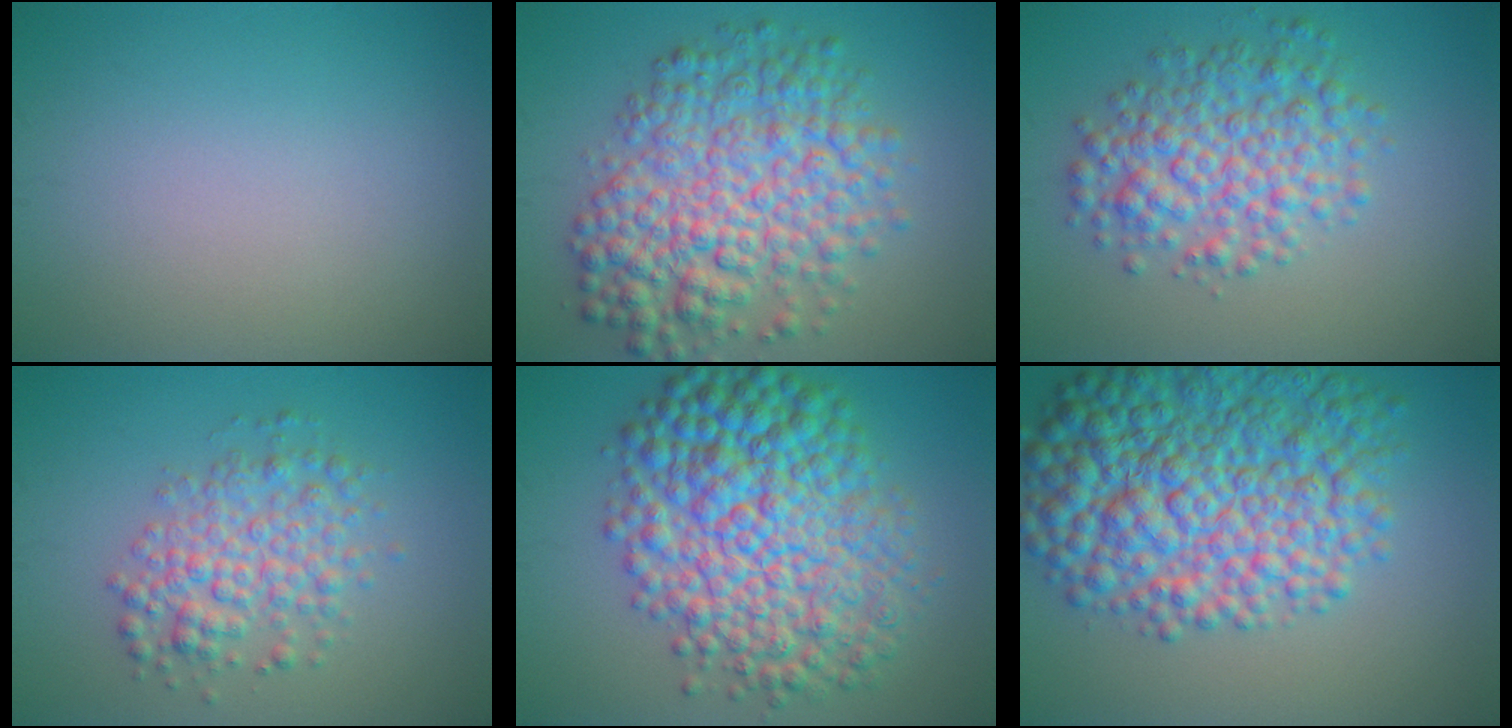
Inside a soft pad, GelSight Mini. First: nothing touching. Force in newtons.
{"total": 8.7, "press": 8.7, "slide": 0.1}
{"total": 5.7, "press": 5.7, "slide": 0.1}
{"total": 4.3, "press": 4.3, "slide": 0.1}
{"total": 11.5, "press": 11.5, "slide": 0.0}
{"total": 11.1, "press": 11.1, "slide": 0.3}